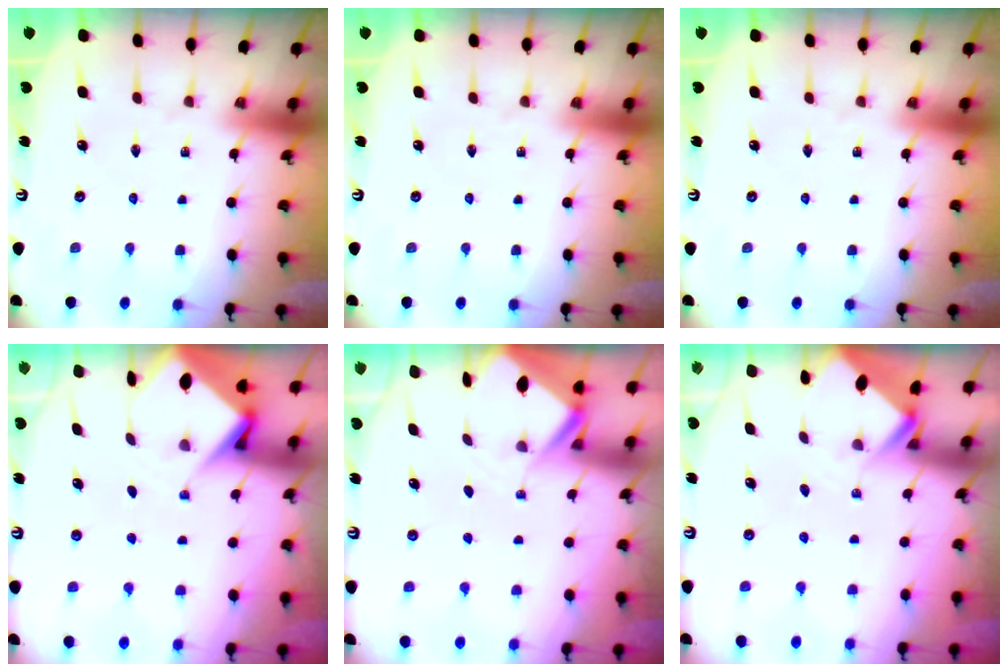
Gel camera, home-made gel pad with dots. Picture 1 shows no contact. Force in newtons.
{"total": 0.0}
{"total": 0.0}
{"total": 4.8, "press": 4.8, "slide": 0.3}
{"total": 2.9, "press": 2.9, "slide": 0.3}
{"total": 2.7, "press": 2.7, "slide": 0.2}